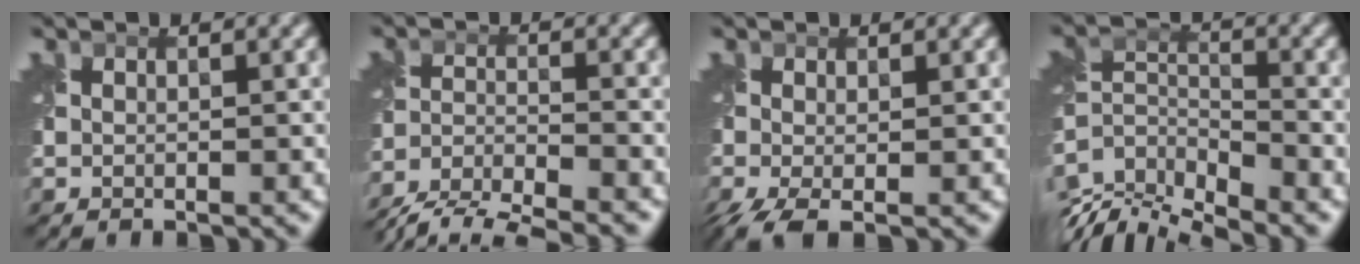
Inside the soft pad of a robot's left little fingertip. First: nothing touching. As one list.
[{"total": 7.7, "force": [-7.3, 1.4, 2.2], "torque": [-0.052, -0.027, -0.124]}, {"total": 3.1, "force": [-1.4, 0.9, 2.5], "torque": [-0.062, -0.009, -0.030]}, {"total": 8.3, "force": [-6.0, 3.0, 4.8], "torque": [-0.106, -0.012, -0.112]}]